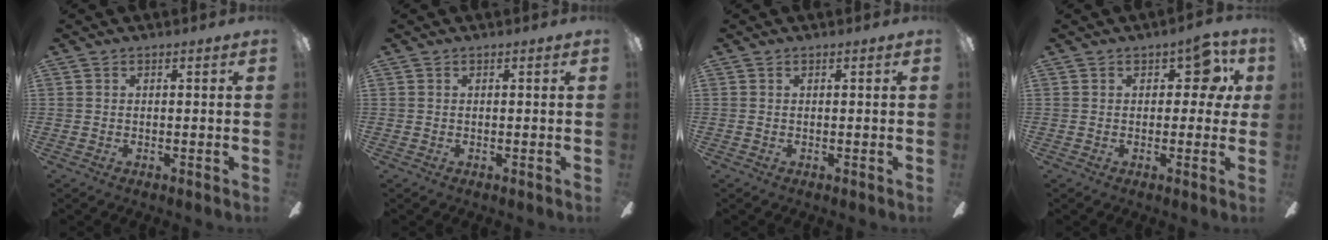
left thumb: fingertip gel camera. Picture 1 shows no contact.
{"total": 0.0}
{"total": 0.0}
{"total": 6.8, "force": [2.4, 4.0, 4.9], "torque": [-0.056, -0.001, 0.038]}